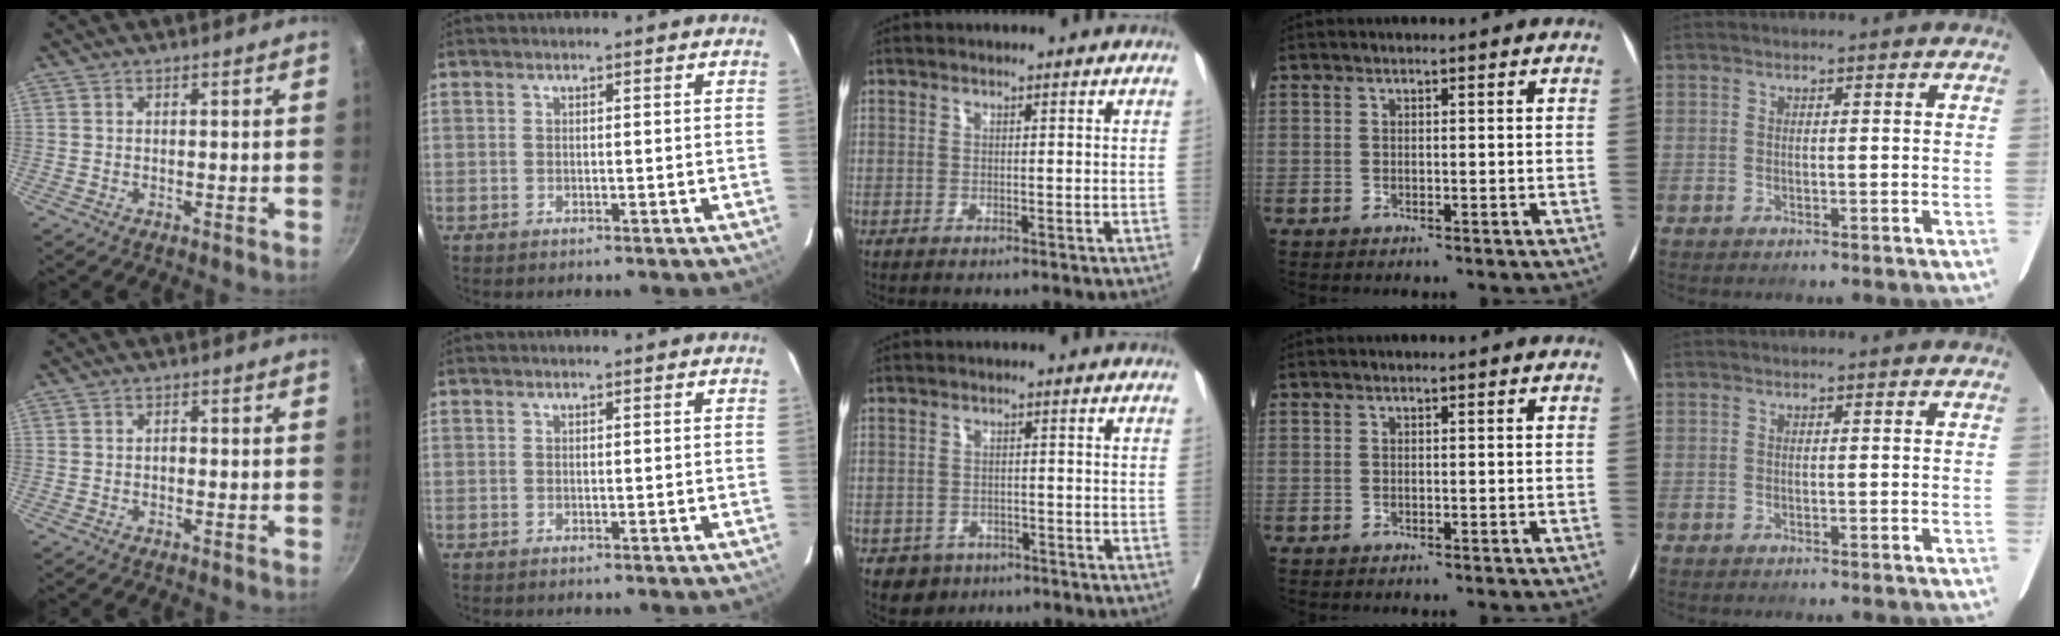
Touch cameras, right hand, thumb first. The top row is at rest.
{"thumb": {"total": 0.9, "force": [-0.3, 0.6, 0.6], "torque": [-0.005, 0.003, -0.007]}, "middle": {"total": 3.6, "force": [-2.1, 2.8, 0.5], "torque": [-0.005, 0.008, -0.028]}}